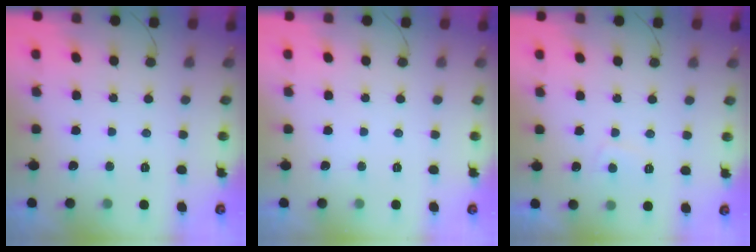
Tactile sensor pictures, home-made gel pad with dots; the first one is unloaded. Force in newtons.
{"total": 0.0}
{"total": 2.9, "press": 2.8, "slide": 0.6}